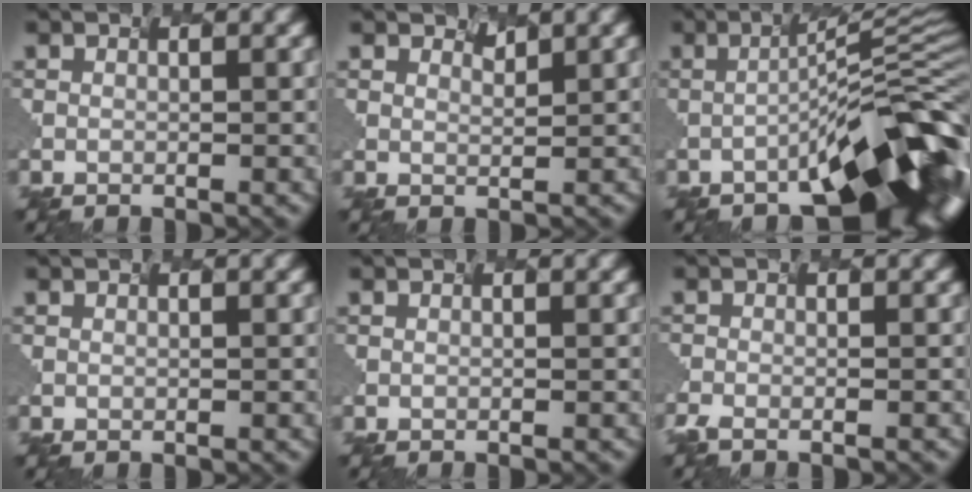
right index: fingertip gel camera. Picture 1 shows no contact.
{"total": 1.1, "force": [0.9, -0.1, -0.6], "torque": [0.003, -0.003, 0.024]}
{"total": 13.3, "force": [-5.2, 3.8, 11.7], "torque": [-0.145, 0.005, -0.075]}
{"total": 0.0}
{"total": 0.7, "force": [-0.1, 0.4, 0.6], "torque": [0.008, 0.004, 0.000]}
{"total": 2.4, "force": [-2.0, 0.5, 1.4], "torque": [-0.012, 0.000, -0.027]}